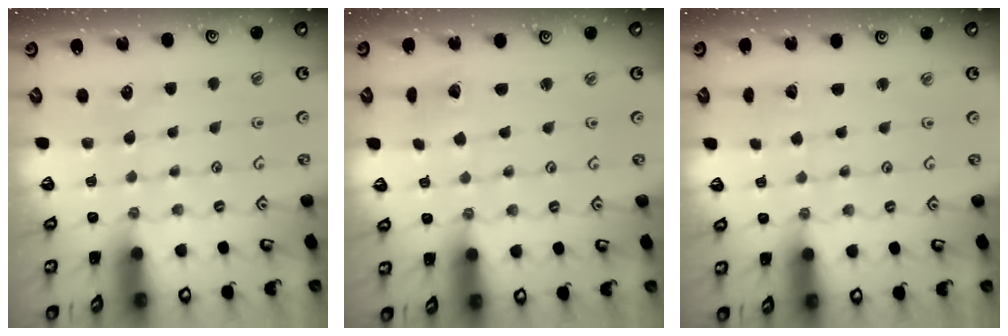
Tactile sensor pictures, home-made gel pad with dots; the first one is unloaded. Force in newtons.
{"total": 2.5, "press": 2.5, "slide": 0.1}
{"total": 0.9, "press": 0.9, "slide": 0.1}